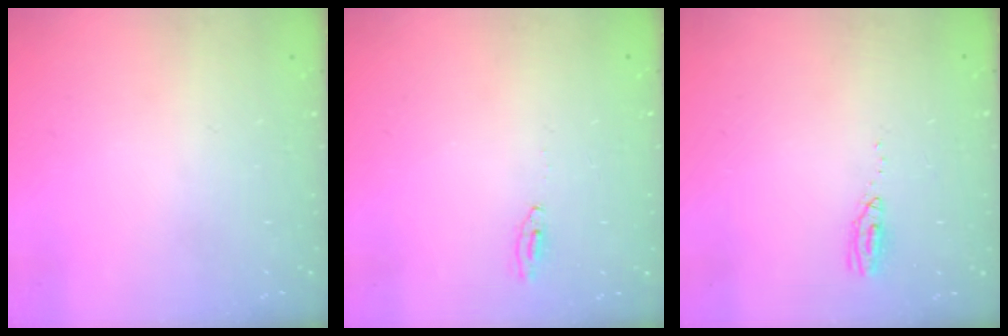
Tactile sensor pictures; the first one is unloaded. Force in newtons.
{"total": 2.0, "press": 2.0, "slide": 0.2}
{"total": 9.3, "press": 5.1, "slide": 7.7}